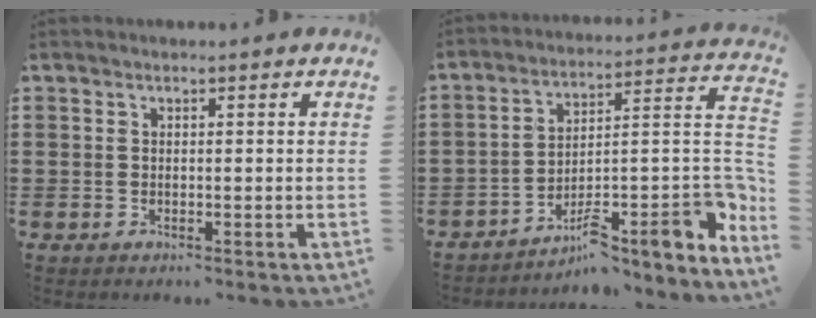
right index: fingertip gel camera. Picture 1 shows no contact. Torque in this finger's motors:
{"motor_torque": [2.14, 0.00, 0.65, 0.17]}